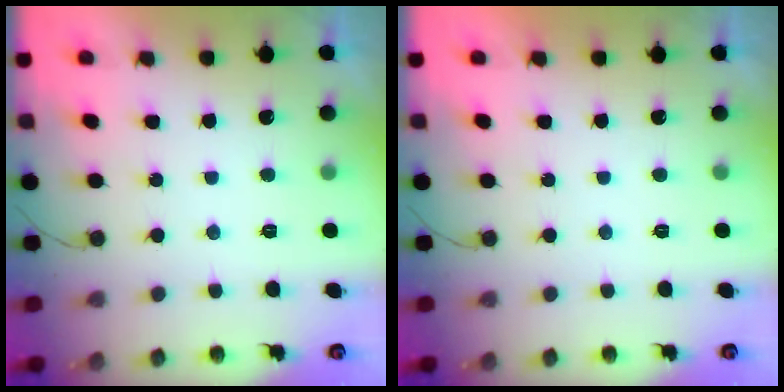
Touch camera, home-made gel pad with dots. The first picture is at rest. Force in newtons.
{"total": 1.6, "press": 1.6, "slide": 0.0}